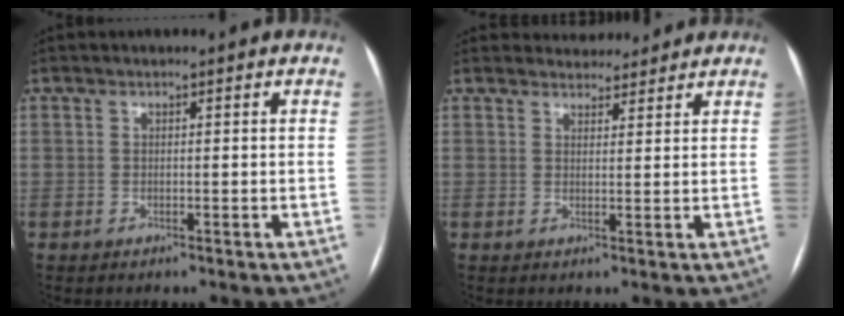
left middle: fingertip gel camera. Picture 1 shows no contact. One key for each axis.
{"total": 4.9, "fx": 4.6, "fy": 1.6, "fz": 0.2, "tx": 0.002, "ty": 0.012, "tz": 0.058}